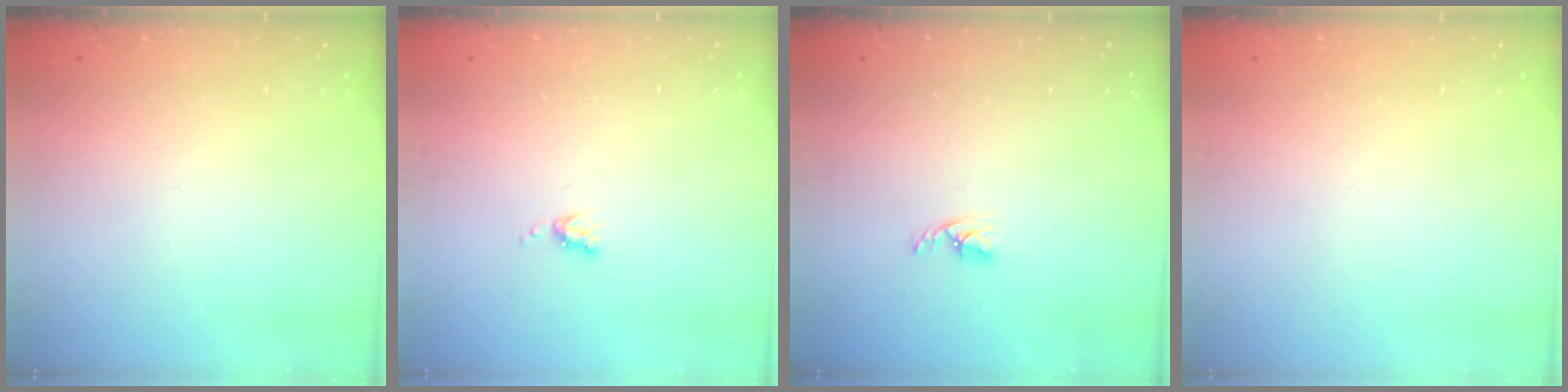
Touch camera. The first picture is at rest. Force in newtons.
{"total": 4.0, "press": 4.0, "slide": 0.6}
{"total": 2.7, "press": 2.7, "slide": 0.5}
{"total": 0.0}